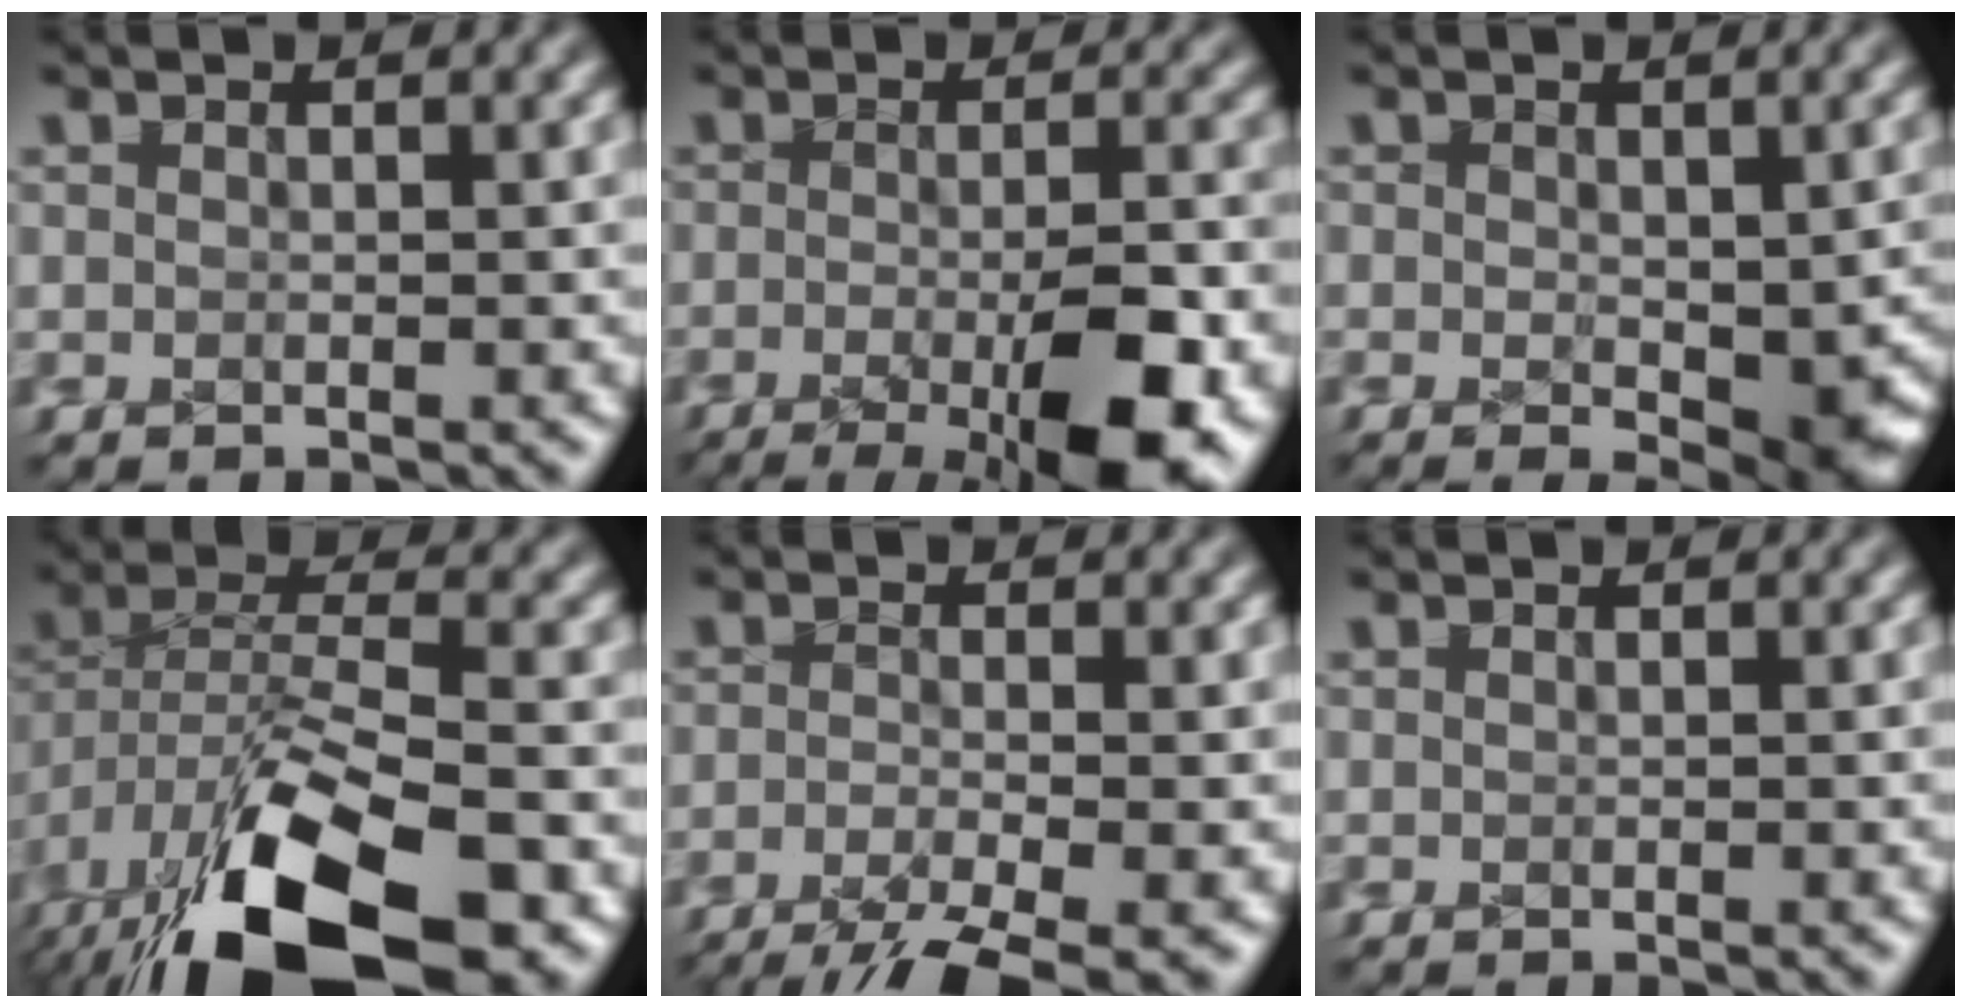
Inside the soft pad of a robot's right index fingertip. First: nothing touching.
{"total": 10.1, "force": [-5.1, 4.5, 7.4], "torque": [-0.097, -0.032, -0.066]}
{"total": 3.3, "force": [-1.2, 1.5, 2.7], "torque": [-0.037, -0.020, -0.013]}
{"total": 7.1, "force": [-3.7, 2.1, 5.7], "torque": [-0.081, -0.002, -0.053]}
{"total": 6.4, "force": [-4.4, 3.2, 3.5], "torque": [-0.049, -0.023, -0.062]}
{"total": 0.0}